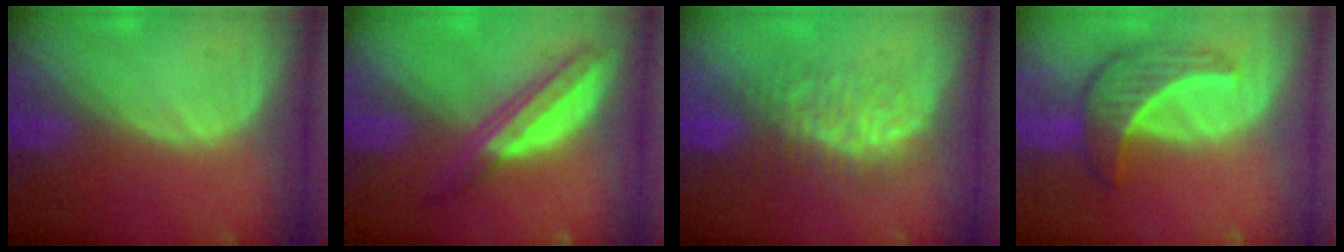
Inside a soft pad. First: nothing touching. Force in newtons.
{"total": 6.5, "press": 5.7, "slide": 3.1}
{"total": 7.9, "press": 7.6, "slide": 2.3}
{"total": 6.6, "press": 6.5, "slide": 0.9}